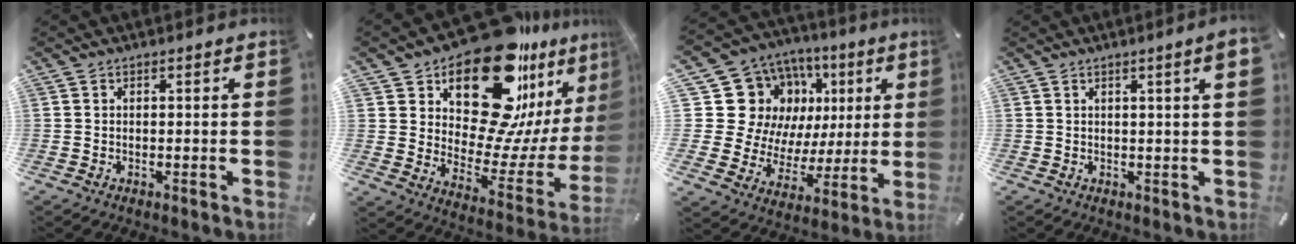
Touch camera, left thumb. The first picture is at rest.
{"total": 26.1, "force": [17.8, 12.3, 14.5], "torque": [-0.205, -0.141, 0.302]}
{"total": 18.8, "force": [7.1, 15.9, 7.1], "torque": [-0.112, -0.059, 0.166]}
{"total": 3.7, "force": [1.3, 0.2, 3.5], "torque": [-0.065, -0.001, 0.022]}